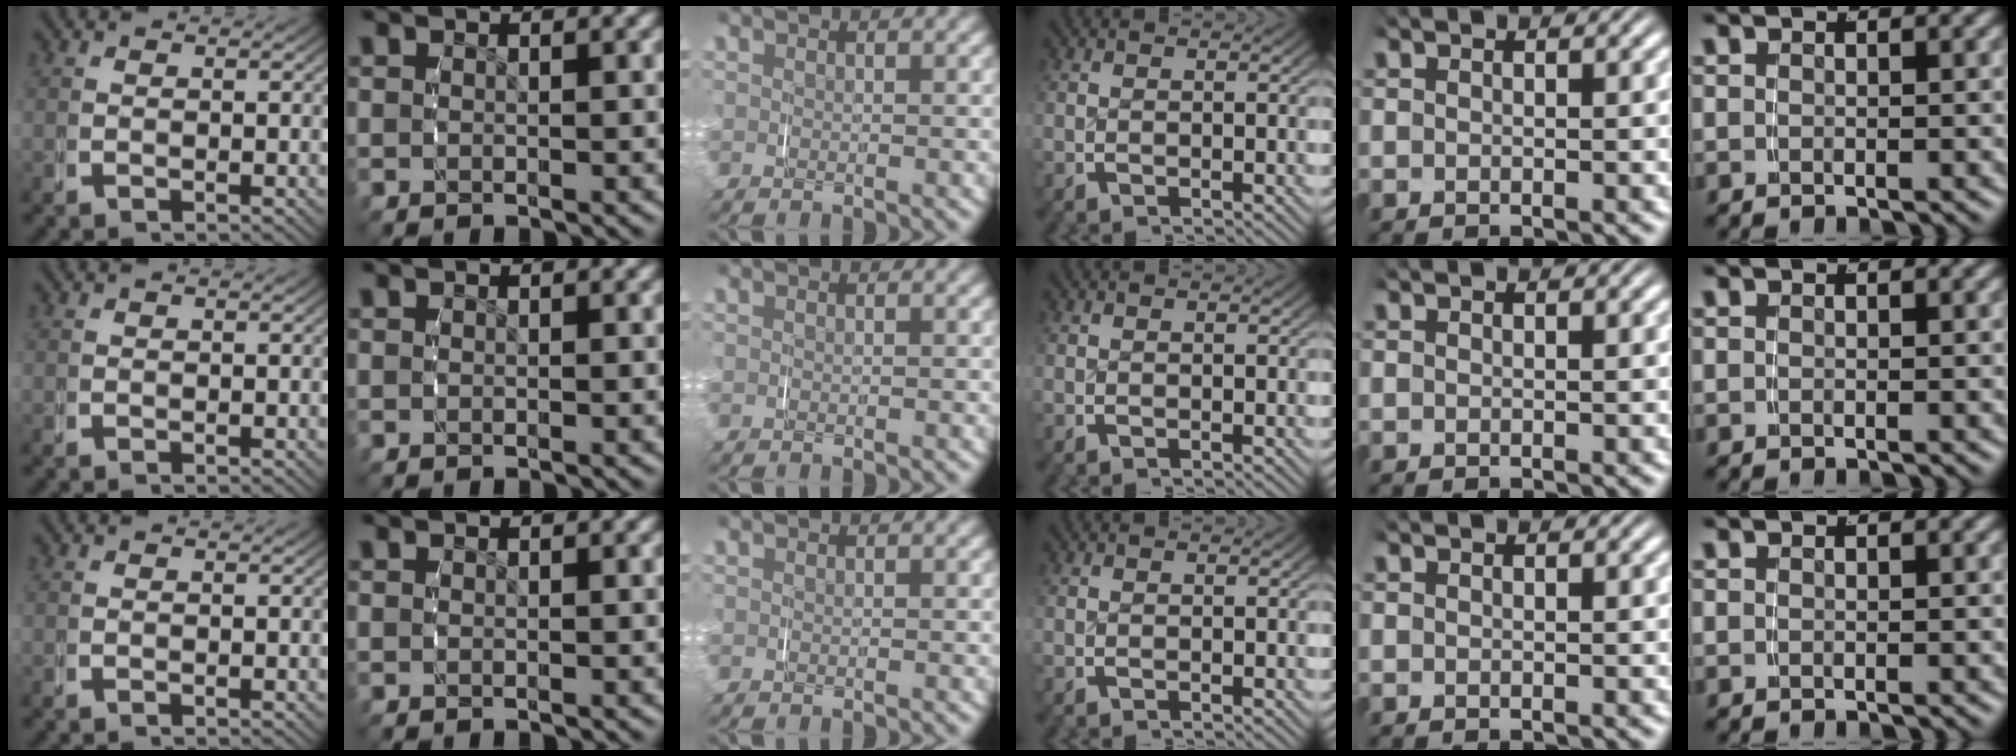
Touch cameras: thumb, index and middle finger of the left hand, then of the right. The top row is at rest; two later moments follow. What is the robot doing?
{"motion": "grasp_and_lifting", "object": "keyboard"}